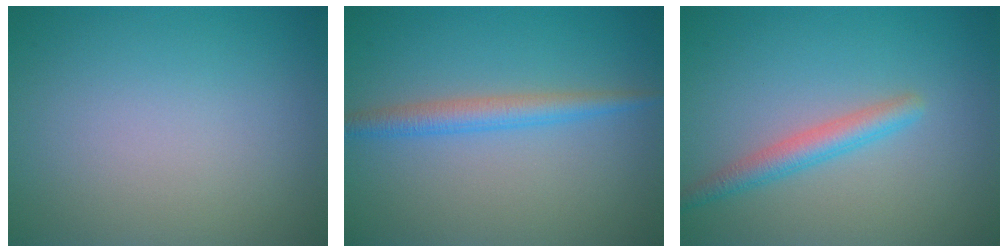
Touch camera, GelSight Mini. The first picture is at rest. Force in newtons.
{"total": 2.5, "press": 2.5, "slide": 0.1}
{"total": 2.5, "press": 2.5, "slide": 0.1}